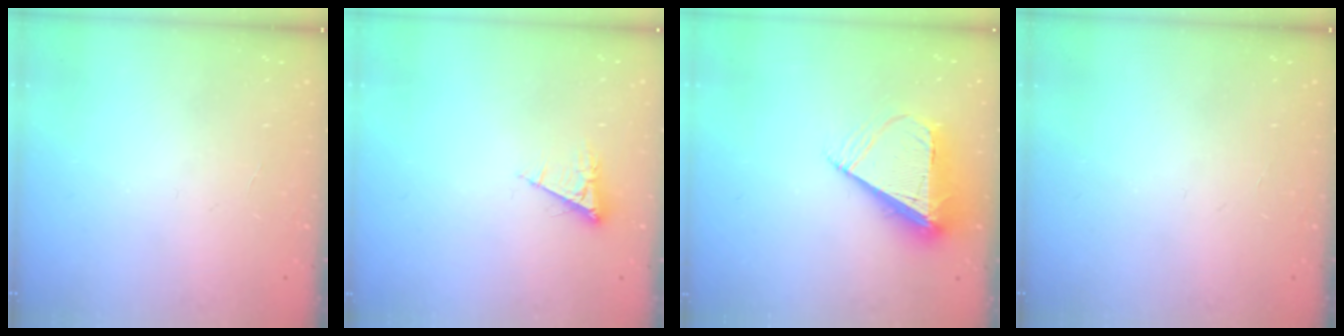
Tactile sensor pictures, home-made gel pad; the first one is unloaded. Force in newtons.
{"total": 4.5, "press": 4.4, "slide": 0.6}
{"total": 10.3, "press": 10.2, "slide": 1.4}
{"total": 0.0}